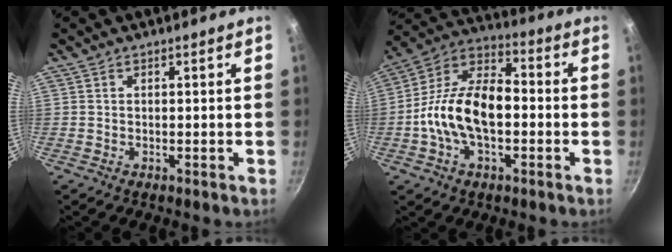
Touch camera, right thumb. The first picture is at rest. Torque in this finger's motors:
{"motor_torque": [0.46, 0.56, 1.04, -0.93, 0.23]}